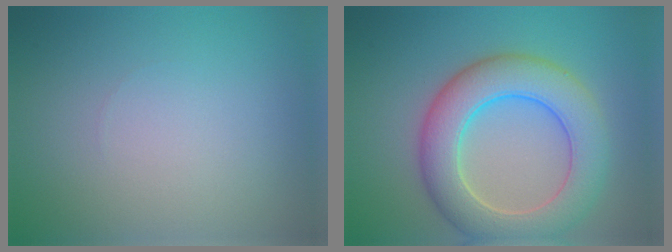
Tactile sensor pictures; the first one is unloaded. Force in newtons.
{"total": 7.7, "press": 7.7, "slide": 0.3}